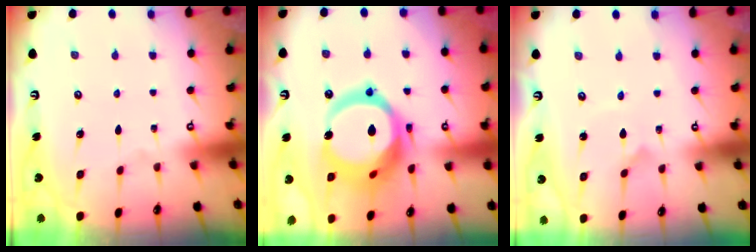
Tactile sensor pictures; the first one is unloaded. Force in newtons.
{"total": 20.3, "press": 20.2, "slide": 2.5}
{"total": 0.9, "press": 0.9, "slide": 0.1}